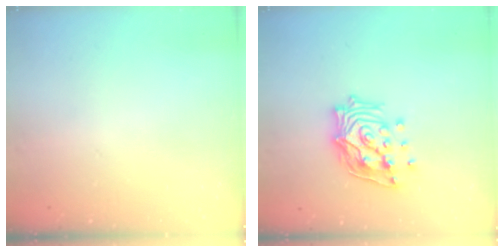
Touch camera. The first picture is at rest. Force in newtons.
{"total": 15.4, "press": 15.3, "slide": 1.3}